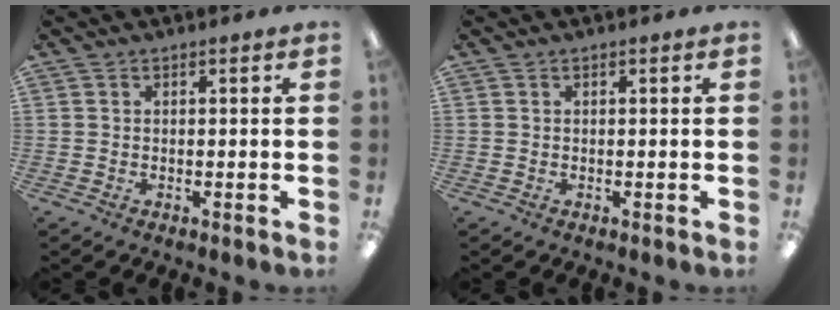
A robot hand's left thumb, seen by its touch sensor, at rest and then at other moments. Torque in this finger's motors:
{"motor_torque": [-0.01, 0.01, 0.00, 0.00, 0.00]}